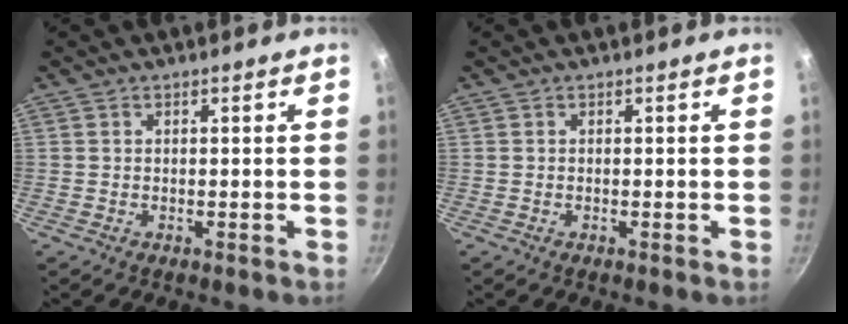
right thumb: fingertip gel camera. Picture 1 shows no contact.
{"total": 0.0}